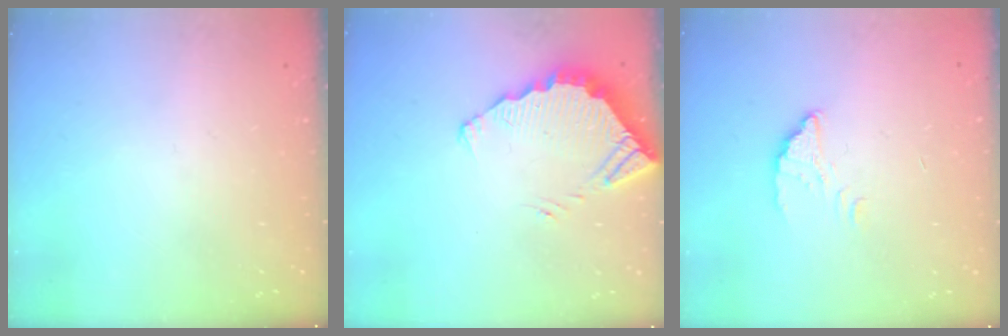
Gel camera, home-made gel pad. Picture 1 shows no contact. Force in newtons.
{"total": 3.9, "press": 3.9, "slide": 0.3}
{"total": 2.6, "press": 2.6, "slide": 0.2}